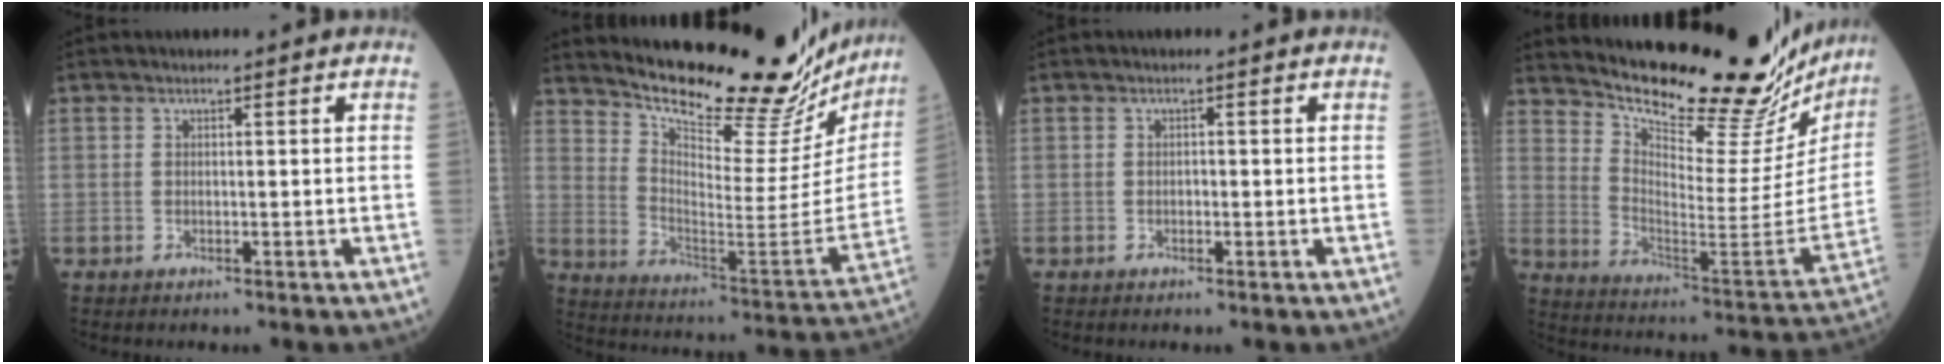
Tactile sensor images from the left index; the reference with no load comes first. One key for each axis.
{"total": 26.7, "fx": 24.1, "fy": 5.0, "fz": 10.1, "tx": -0.162, "ty": -0.086, "tz": 0.323}
{"total": 0.5, "fx": -0.1, "fy": 0.3, "fz": 0.3, "tx": -0.005, "ty": 0.002, "tz": -0.005}
{"total": 27.7, "fx": 25.1, "fy": 4.3, "fz": 10.9, "tx": -0.178, "ty": -0.102, "tz": 0.334}